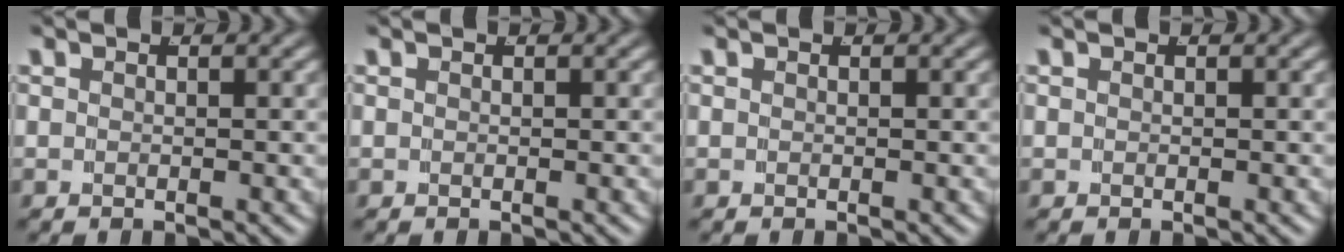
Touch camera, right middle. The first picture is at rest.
{"total": 0.0}
{"total": 0.0}
{"total": 0.0}